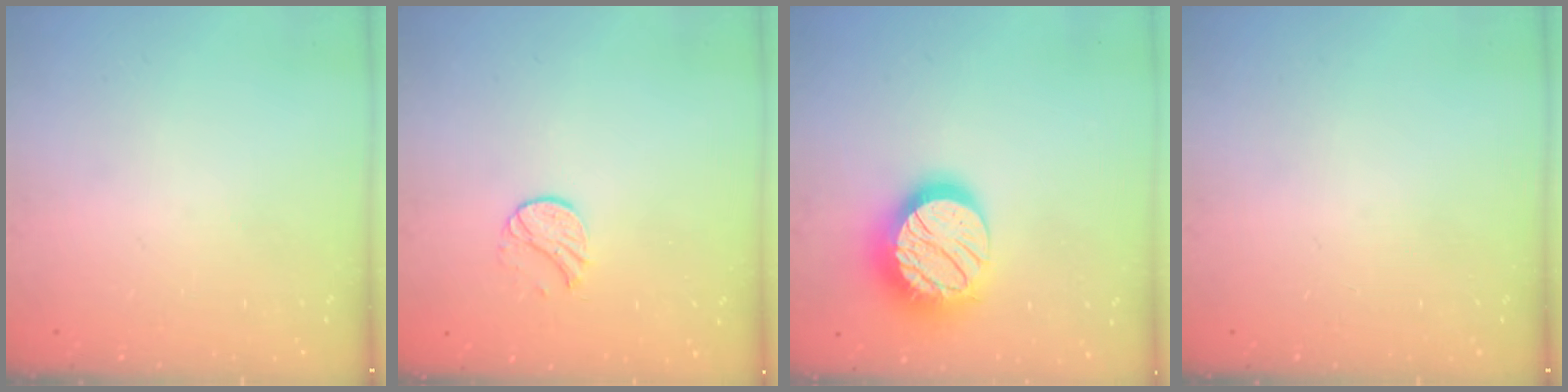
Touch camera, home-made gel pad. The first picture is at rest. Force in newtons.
{"total": 7.5, "press": 7.5, "slide": 0.8}
{"total": 18.0, "press": 18.0, "slide": 0.9}
{"total": 0.0}